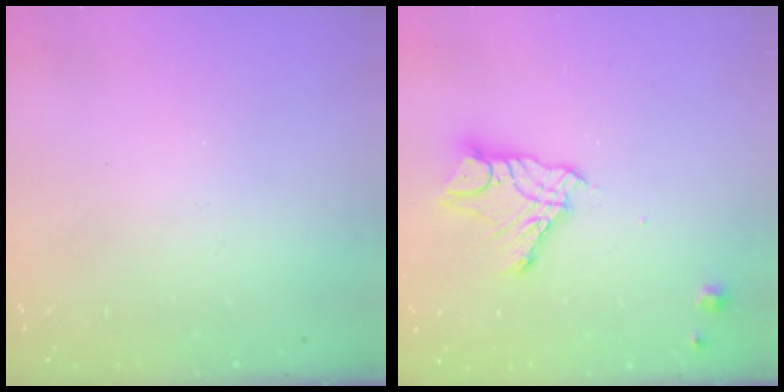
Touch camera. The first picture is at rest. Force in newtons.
{"total": 11.2, "press": 11.1, "slide": 0.9}